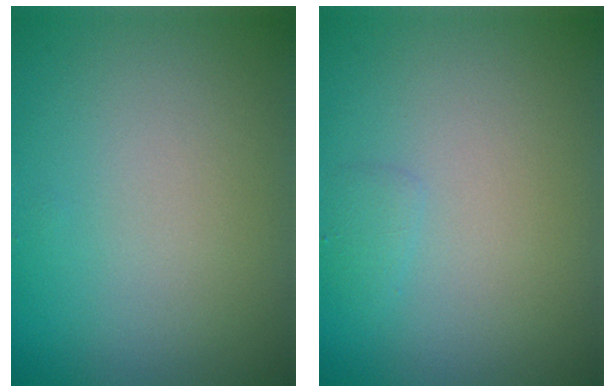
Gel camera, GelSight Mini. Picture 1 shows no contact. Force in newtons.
{"total": 0.8, "press": 0.8, "slide": 0.0}